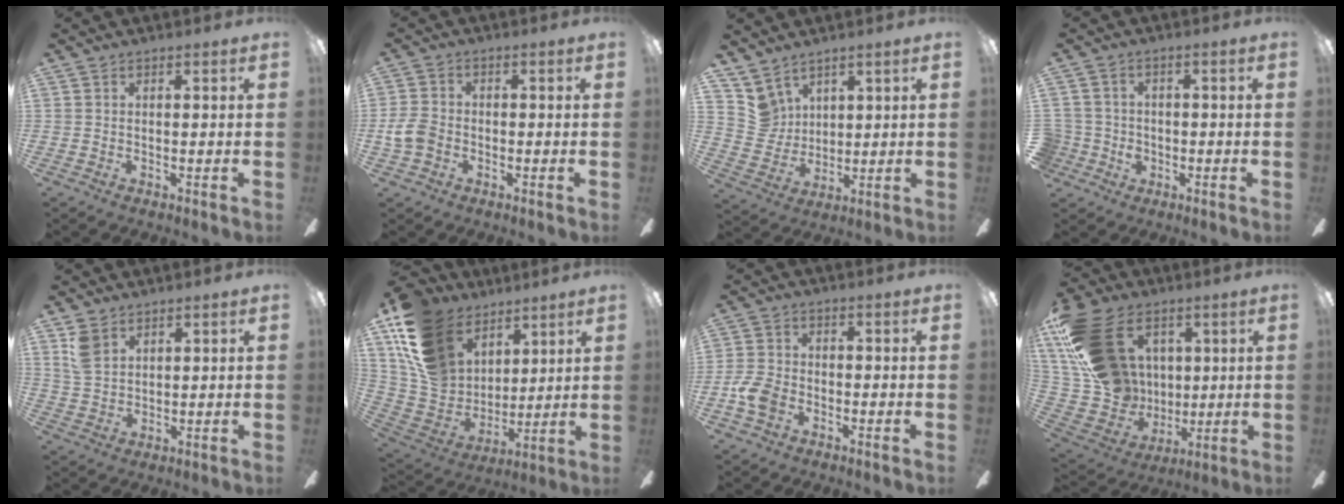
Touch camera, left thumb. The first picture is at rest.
{"total": 5.6, "force": [-2.1, 4.1, 3.3], "torque": [-0.071, 0.013, -0.038]}
{"total": 8.1, "force": [5.8, 5.6, 0.8], "torque": [-0.044, -0.030, 0.120]}
{"total": 4.3, "force": [-0.4, 4.2, 0.4], "torque": [-0.024, 0.004, -0.005]}
{"total": 5.9, "force": [3.6, 3.7, 2.9], "torque": [-0.068, -0.001, 0.072]}
{"total": 19.6, "force": [11.1, 13.4, 9.1], "torque": [-0.210, -0.044, 0.215]}
{"total": 6.8, "force": [-2.8, 4.6, 4.1], "torque": [-0.096, 0.011, -0.053]}
{"total": 25.6, "force": [9.5, 18.4, 15.1], "torque": [-0.333, -0.030, 0.191]}